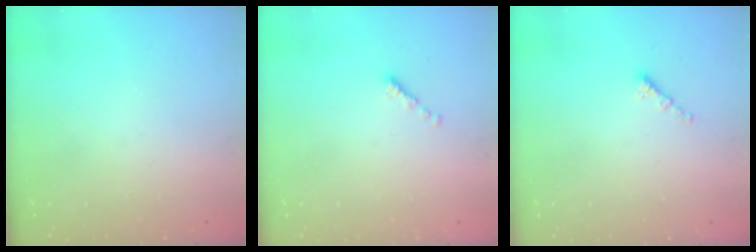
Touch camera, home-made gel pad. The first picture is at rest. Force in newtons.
{"total": 0.0}
{"total": 0.8, "press": 0.8, "slide": 0.2}